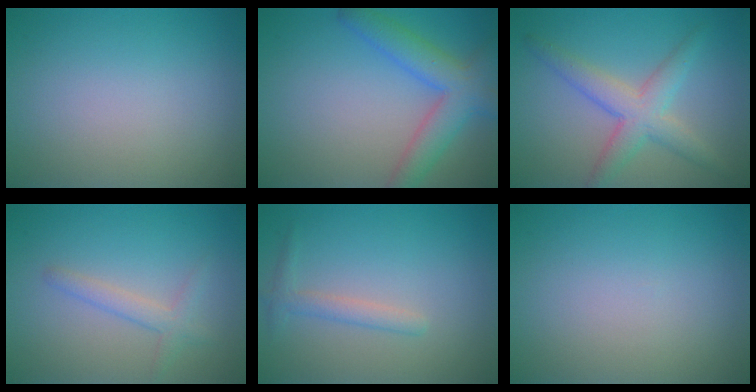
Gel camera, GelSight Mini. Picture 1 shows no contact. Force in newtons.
{"total": 5.2, "press": 5.2, "slide": 0.2}
{"total": 4.3, "press": 4.2, "slide": 0.1}
{"total": 1.9, "press": 1.9, "slide": 0.1}
{"total": 1.6, "press": 1.6, "slide": 0.1}
{"total": 0.0}